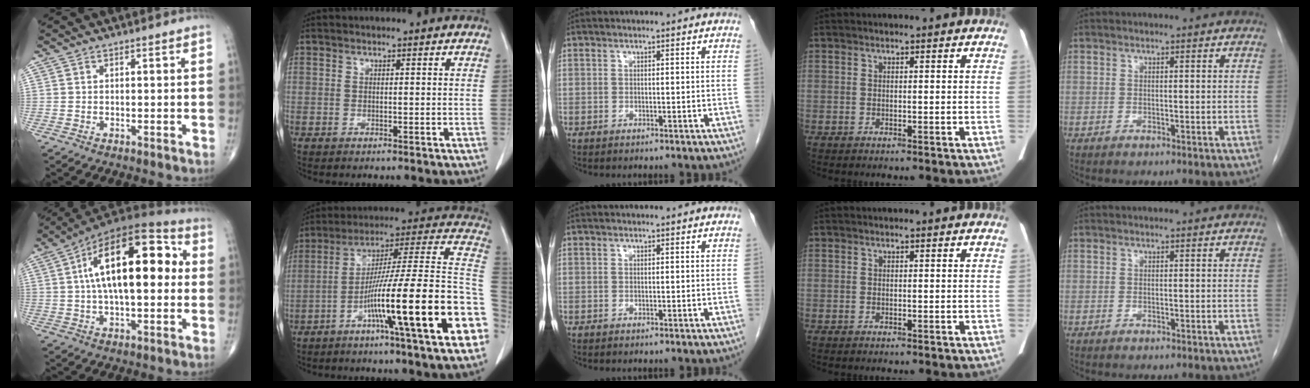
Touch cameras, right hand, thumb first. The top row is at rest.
{"thumb": {"total": 21.9, "force": [3.5, 9.8, 19.3], "torque": [-0.295, 0.024, 0.043]}, "index": {"total": 25.7, "force": [-8.9, 0.2, 24.1], "torque": [-0.273, -0.002, -0.152]}}